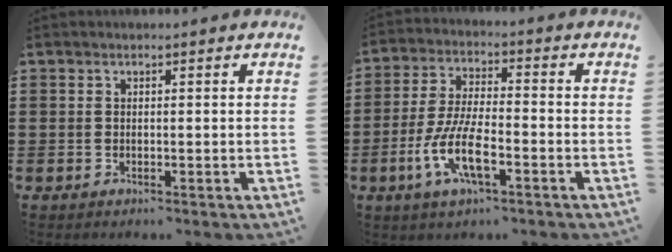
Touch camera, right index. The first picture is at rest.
{"total": 8.9, "force": [-3.6, 2.6, 7.7], "torque": [-0.179, -0.015, -0.073]}